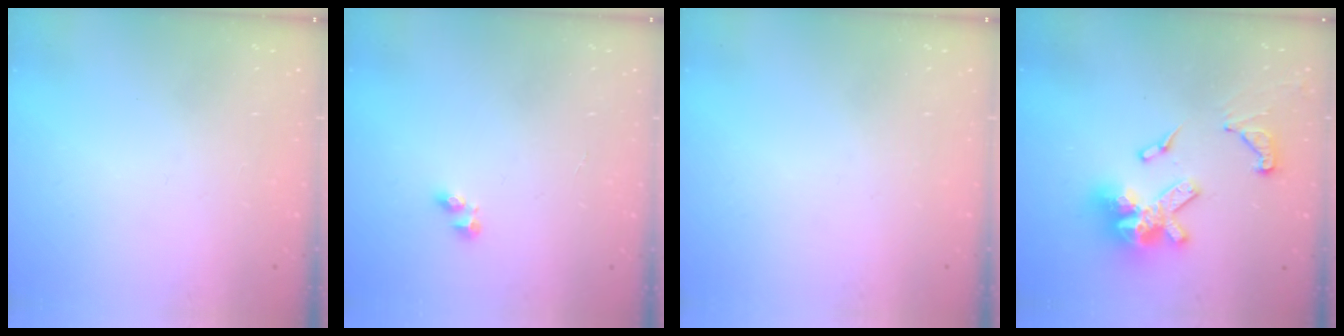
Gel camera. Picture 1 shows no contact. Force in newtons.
{"total": 2.5, "press": 2.5, "slide": 0.2}
{"total": 0.0}
{"total": 17.8, "press": 17.7, "slide": 1.7}